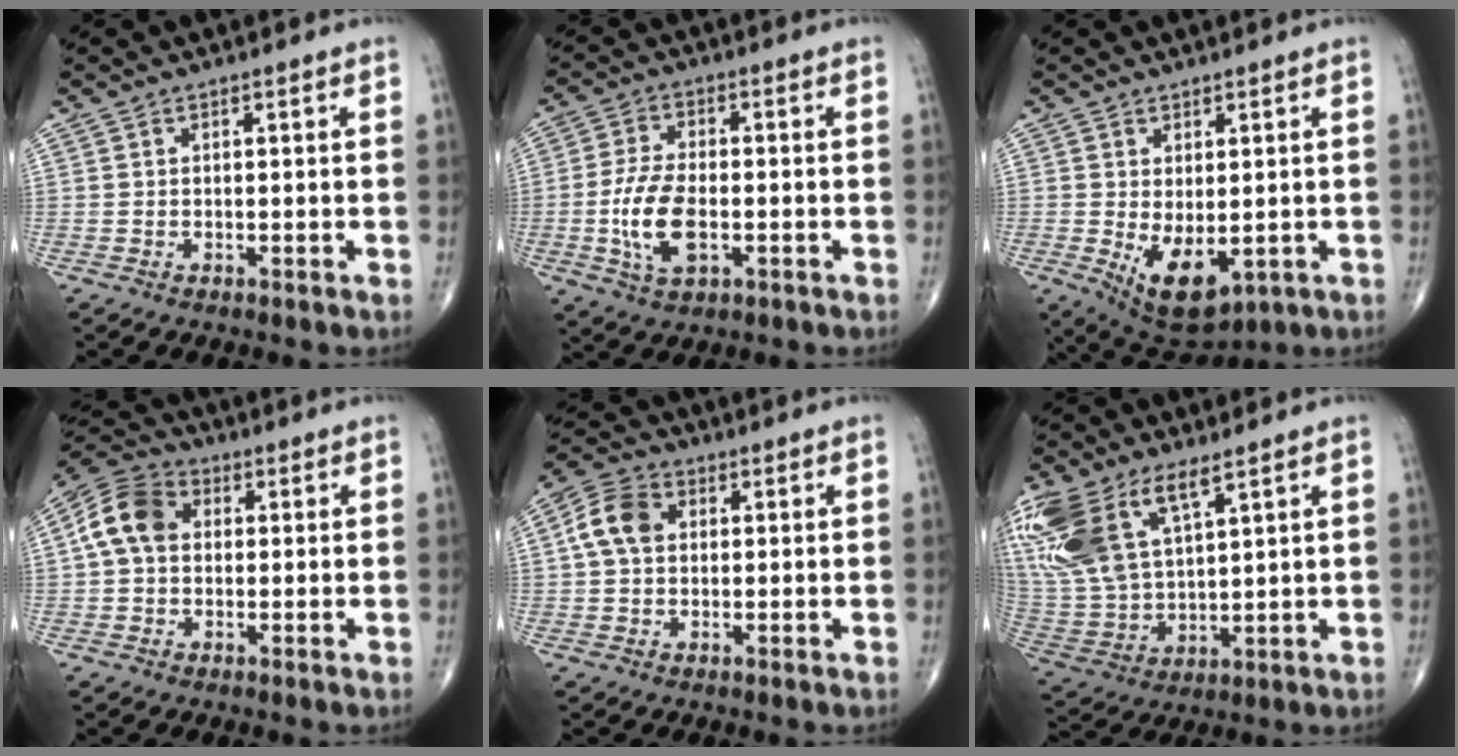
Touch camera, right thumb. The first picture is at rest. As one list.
[{"total": 10.0, "force": [-2.1, 4.9, 8.4], "torque": [-0.170, 0.005, -0.039]}, {"total": 9.0, "force": [-1.5, 4.7, 7.6], "torque": [-0.110, -0.013, -0.003]}, {"total": 9.4, "force": [1.1, 7.0, 6.2], "torque": [-0.114, 0.027, 0.009]}, {"total": 7.4, "force": [1.1, 5.5, 4.9], "torque": [-0.091, 0.018, 0.013]}, {"total": 19.5, "force": [10.0, 9.2, 14.0], "torque": [-0.319, -0.018, 0.207]}]